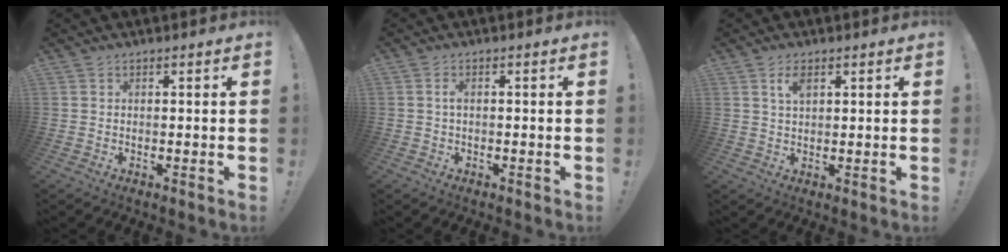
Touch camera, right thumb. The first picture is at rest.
{"total": 1.2, "force": [-0.1, 1.0, 0.6], "torque": [-0.014, 0.004, -0.003]}
{"total": 3.7, "force": [1.9, 1.8, 2.7], "torque": [-0.047, -0.001, 0.031]}